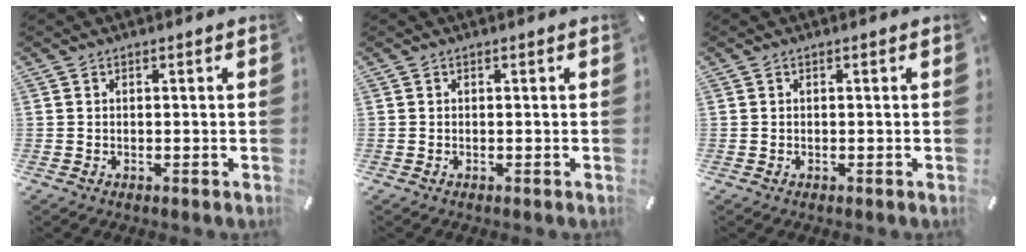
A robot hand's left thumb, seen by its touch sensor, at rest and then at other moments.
{"total": 0.0}
{"total": 0.0}